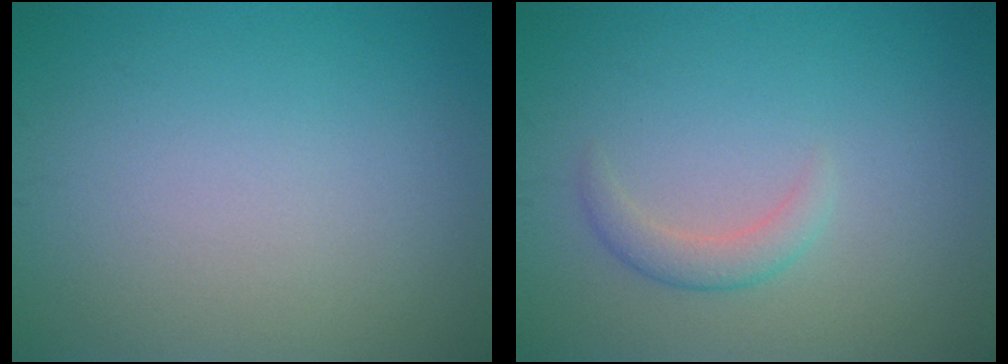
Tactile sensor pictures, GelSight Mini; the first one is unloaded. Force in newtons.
{"total": 1.7, "press": 1.7, "slide": 0.1}